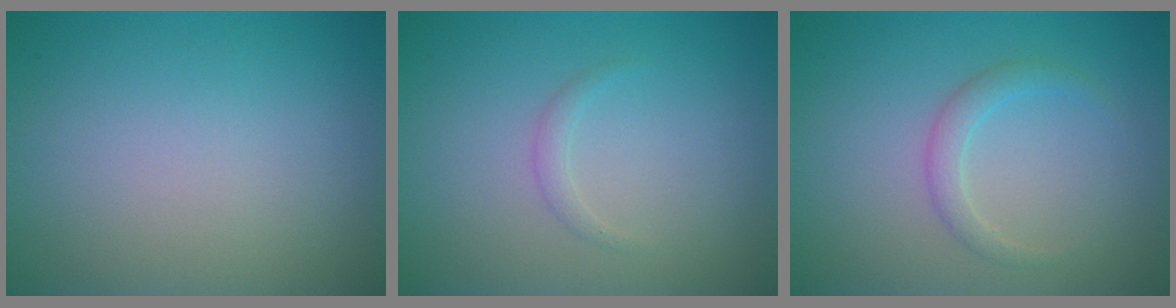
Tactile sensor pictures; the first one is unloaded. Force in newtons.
{"total": 0.8, "press": 0.8, "slide": 0.1}
{"total": 1.6, "press": 1.6, "slide": 0.1}